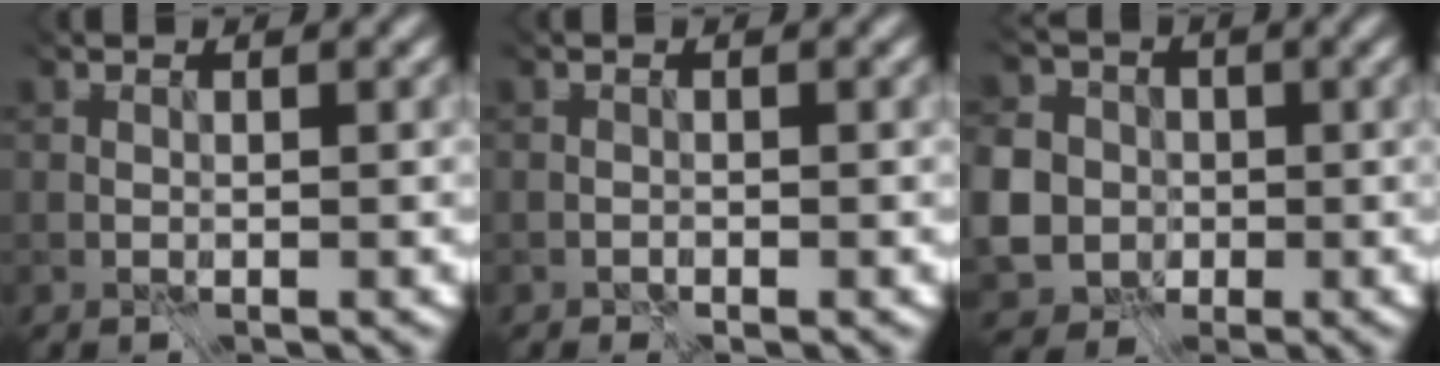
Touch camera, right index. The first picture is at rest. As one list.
[{"total": 1.4, "force": [-1.3, -0.4, -0.5], "torque": [0.012, -0.003, -0.032]}, {"total": 11.0, "force": [-1.2, 10.2, 4.0], "torque": [-0.149, 0.012, -0.020]}]